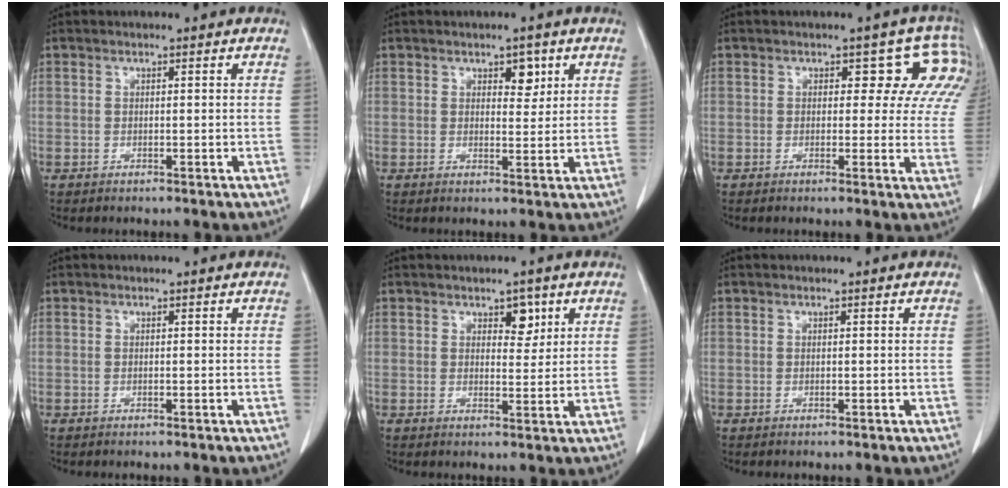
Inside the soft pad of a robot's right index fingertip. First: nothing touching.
{"total": 2.8, "force": [1.5, 1.5, 1.8], "torque": [-0.020, 0.000, 0.022]}
{"total": 7.4, "force": [4.6, 4.5, 3.6], "torque": [-0.018, 0.008, 0.022]}
{"total": 0.0}
{"total": 3.1, "force": [1.7, 1.7, 2.0], "torque": [-0.022, -0.001, 0.026]}
{"total": 0.0}